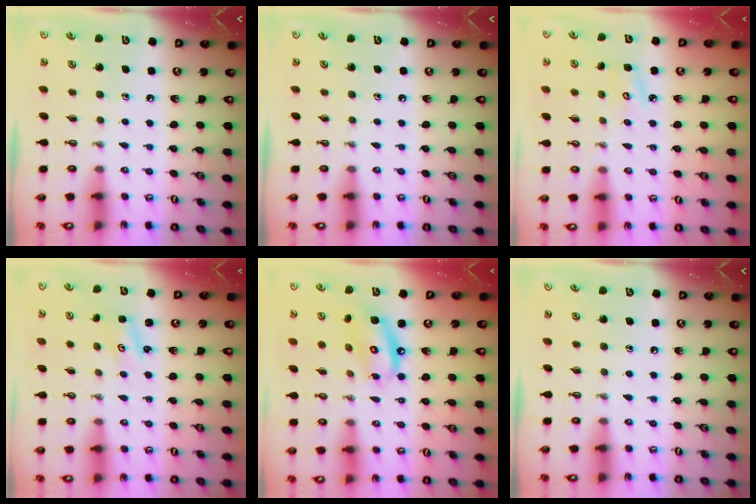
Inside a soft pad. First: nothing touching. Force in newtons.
{"total": 0.0}
{"total": 4.3, "press": 4.3, "slide": 0.4}
{"total": 1.5, "press": 1.5, "slide": 0.2}
{"total": 10.7, "press": 10.6, "slide": 1.0}
{"total": 0.0}